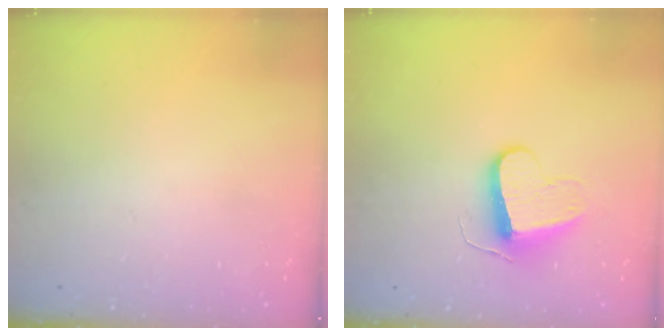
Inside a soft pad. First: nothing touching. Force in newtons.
{"total": 9.6, "press": 9.5, "slide": 0.6}